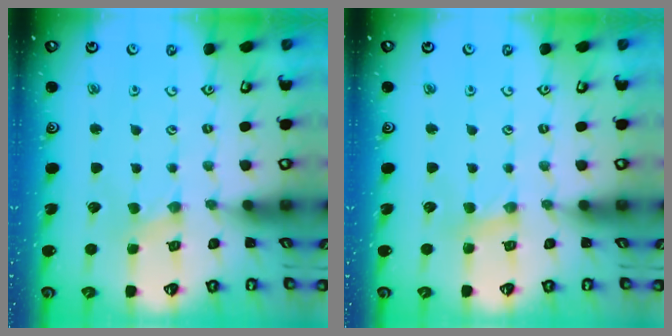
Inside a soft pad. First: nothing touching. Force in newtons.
{"total": 2.8, "press": 2.8, "slide": 0.3}